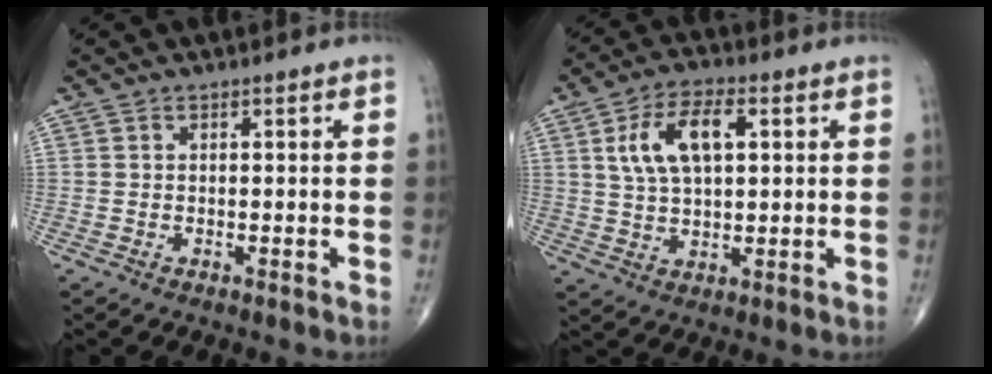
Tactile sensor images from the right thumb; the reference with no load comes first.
{"total": 10.5, "force": [2.9, 5.1, 8.7], "torque": [-0.160, 0.005, 0.054]}